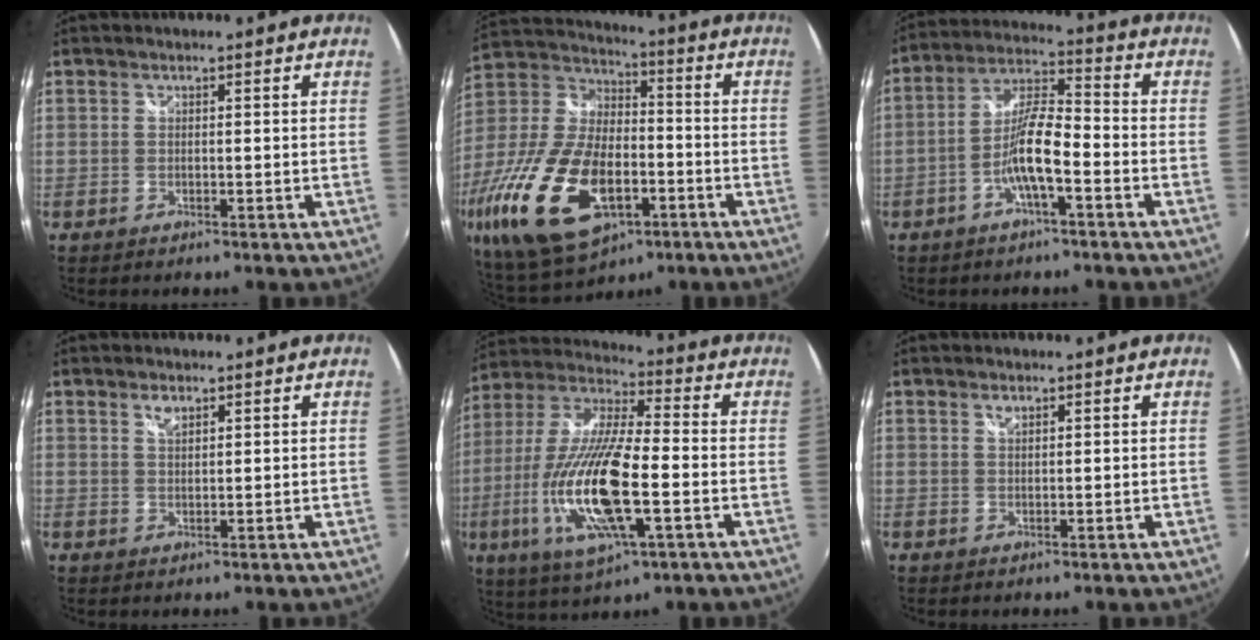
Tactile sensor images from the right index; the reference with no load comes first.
{"total": 25.3, "force": [-9.9, 13.0, 19.3], "torque": [-0.424, -0.045, -0.163]}
{"total": 8.7, "force": [-3.8, 1.7, 7.7], "torque": [-0.162, 0.011, -0.072]}
{"total": 1.9, "force": [1.3, 0.9, 1.1], "torque": [-0.017, 0.002, 0.023]}
{"total": 20.6, "force": [-5.5, 5.7, 19.1], "torque": [-0.385, -0.028, -0.102]}
{"total": 1.0, "force": [0.7, 0.5, 0.5], "torque": [-0.007, 0.001, 0.012]}